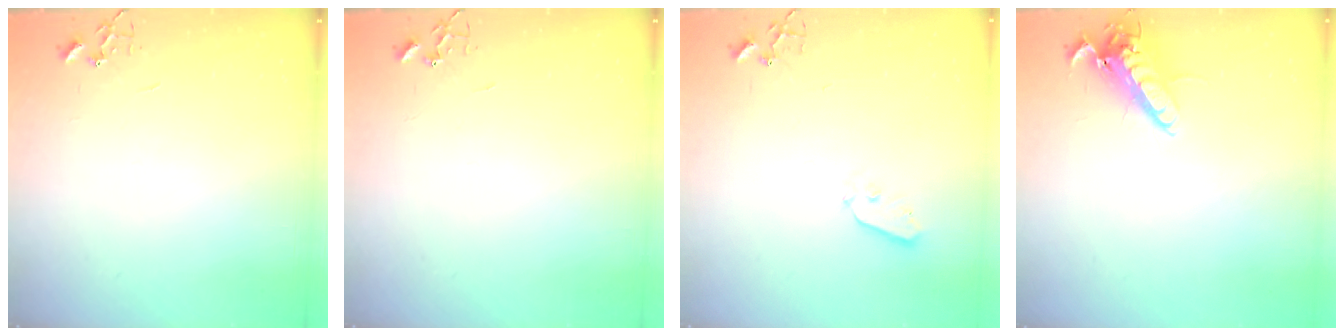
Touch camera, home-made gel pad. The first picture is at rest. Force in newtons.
{"total": 0.0}
{"total": 3.8, "press": 3.7, "slide": 0.7}
{"total": 12.5, "press": 12.3, "slide": 2.1}